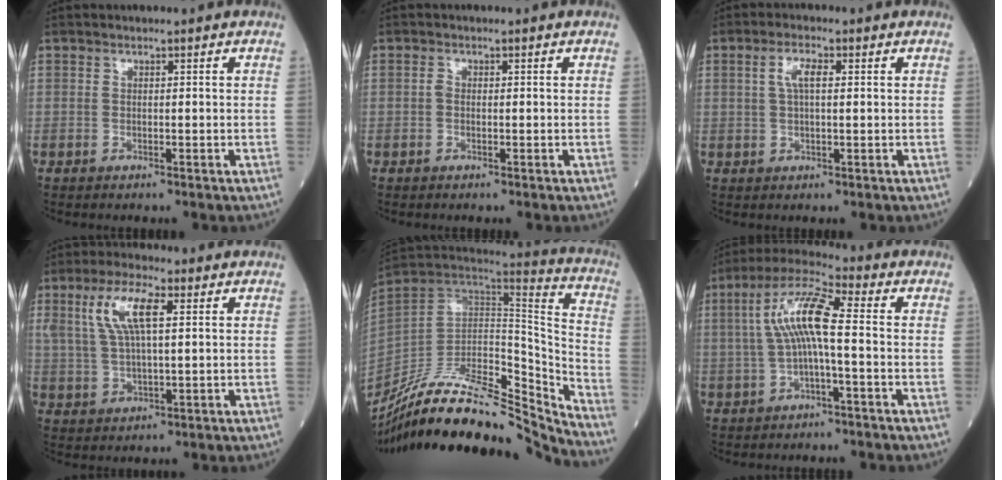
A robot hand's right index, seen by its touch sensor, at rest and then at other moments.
{"total": 0.6, "force": [-0.1, 0.4, 0.4], "torque": [-0.007, 0.003, -0.007]}
{"total": 3.5, "force": [1.0, 1.0, 3.2], "torque": [-0.067, 0.009, 0.020]}
{"total": 8.9, "force": [3.1, 2.5, 8.0], "torque": [-0.173, 0.017, 0.063]}
{"total": 27.4, "force": [-24.7, 4.0, 11.1], "torque": [-0.171, -0.008, -0.396]}
{"total": 9.6, "force": [0.3, 1.4, 9.5], "torque": [-0.193, 0.028, 0.001]}